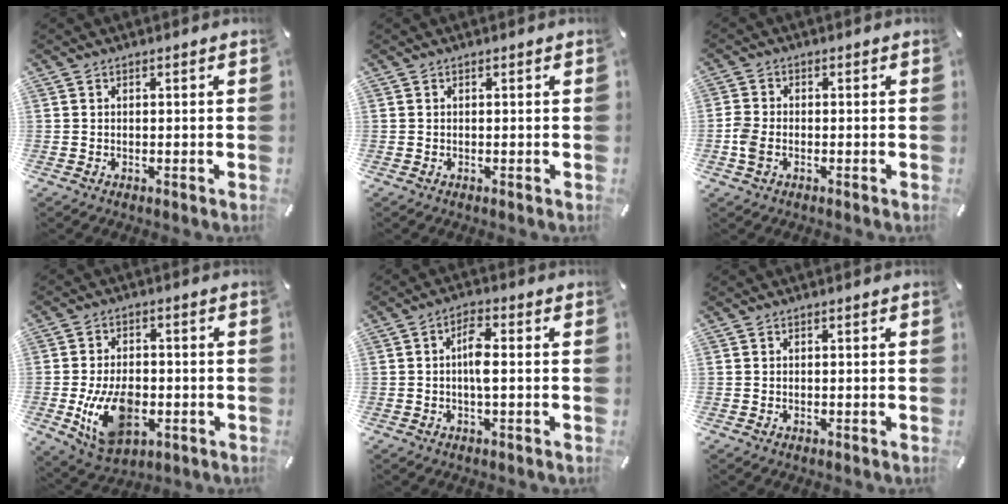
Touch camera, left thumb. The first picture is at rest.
{"total": 0.0}
{"total": 3.9, "force": [-1.3, 2.8, 2.5], "torque": [-0.054, 0.004, -0.023]}
{"total": 13.7, "force": [-3.1, 9.0, 9.9], "torque": [-0.182, -0.003, -0.053]}
{"total": 5.1, "force": [-0.2, 1.7, 4.9], "torque": [-0.098, 0.005, -0.006]}
{"total": 0.0}